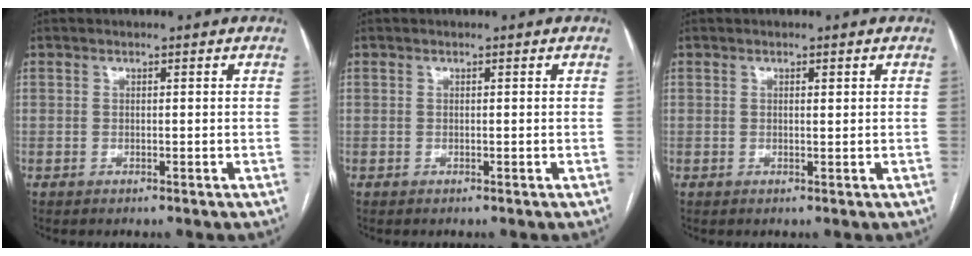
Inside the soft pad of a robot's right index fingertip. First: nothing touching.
{"total": 0.0}
{"total": 0.9, "force": [0.4, 0.2, 0.7], "torque": [-0.014, -0.002, 0.004]}